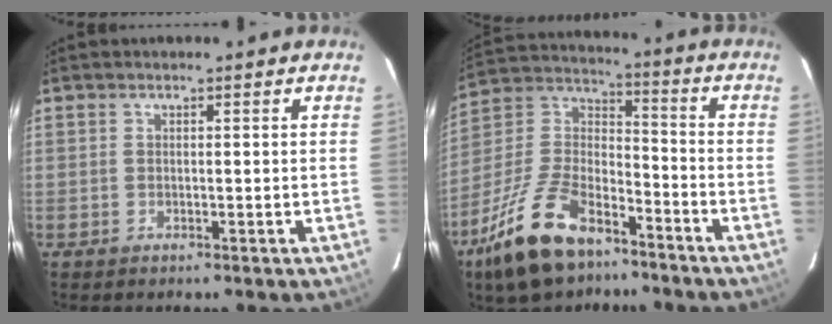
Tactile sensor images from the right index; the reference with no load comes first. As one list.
[{"total": 19.4, "force": [-12.1, 9.3, 11.9], "torque": [-0.255, 0.003, -0.219]}]